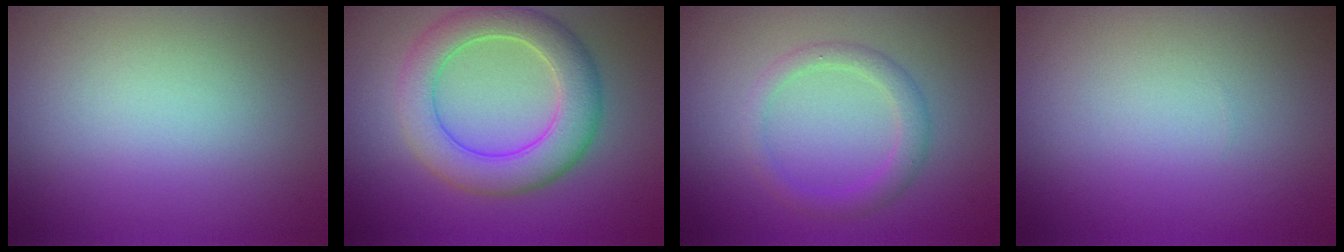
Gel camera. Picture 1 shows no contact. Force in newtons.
{"total": 6.3, "press": 6.3, "slide": 0.1}
{"total": 2.2, "press": 2.2, "slide": 0.1}
{"total": 0.0}